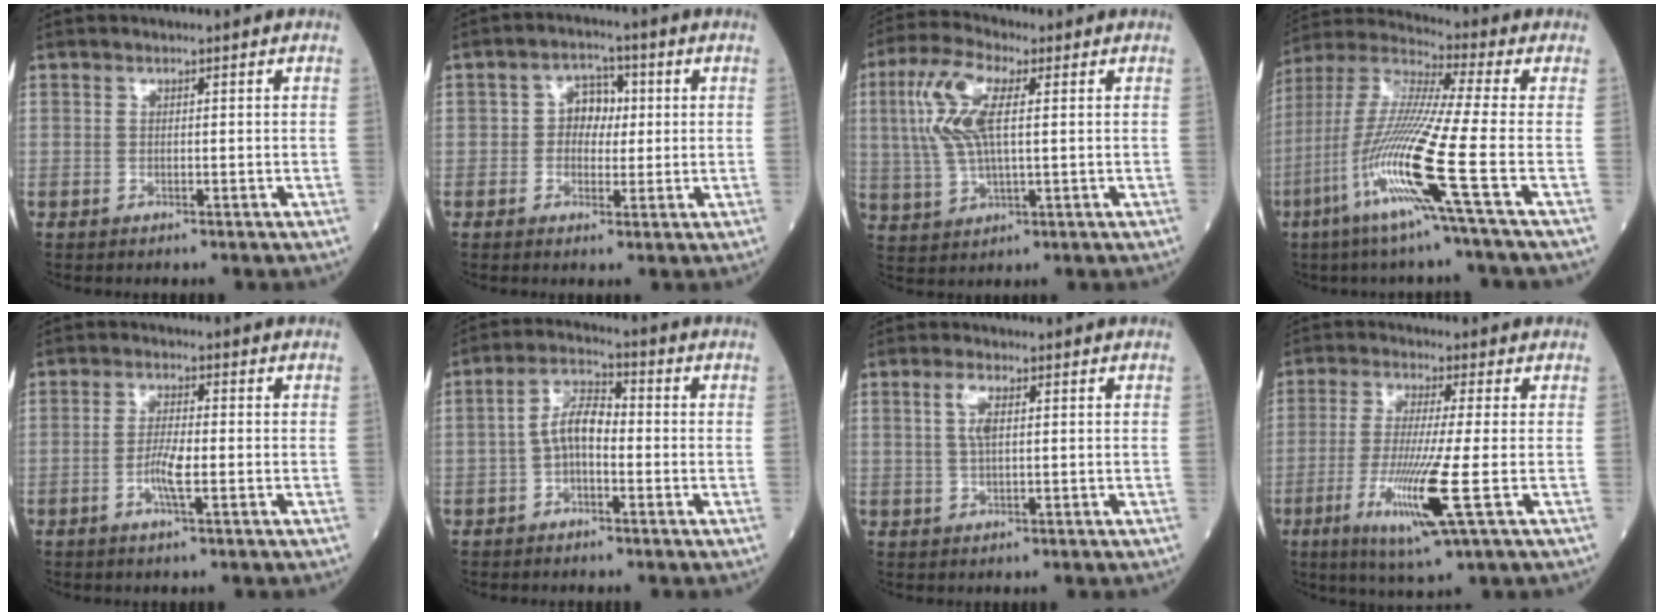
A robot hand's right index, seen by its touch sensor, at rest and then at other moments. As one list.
[{"total": 4.6, "force": [0.4, 3.4, 3.1], "torque": [-0.044, 0.016, 0.004]}, {"total": 10.2, "force": [2.2, 3.1, 9.4], "torque": [-0.221, 0.015, 0.045]}, {"total": 16.1, "force": [-6.3, -1.7, 14.7], "torque": [-0.310, -0.026, -0.132]}, {"total": 4.0, "force": [-1.2, 0.5, 3.8], "torque": [-0.077, -0.003, -0.026]}, {"total": 6.0, "force": [-0.9, 2.6, 5.3], "torque": [-0.104, 0.019, -0.022]}, {"total": 3.1, "force": [0.9, 0.9, 2.9], "torque": [-0.063, 0.004, 0.018]}, {"total": 10.9, "force": [-3.3, -0.6, 10.4], "torque": [-0.213, -0.030, -0.065]}]